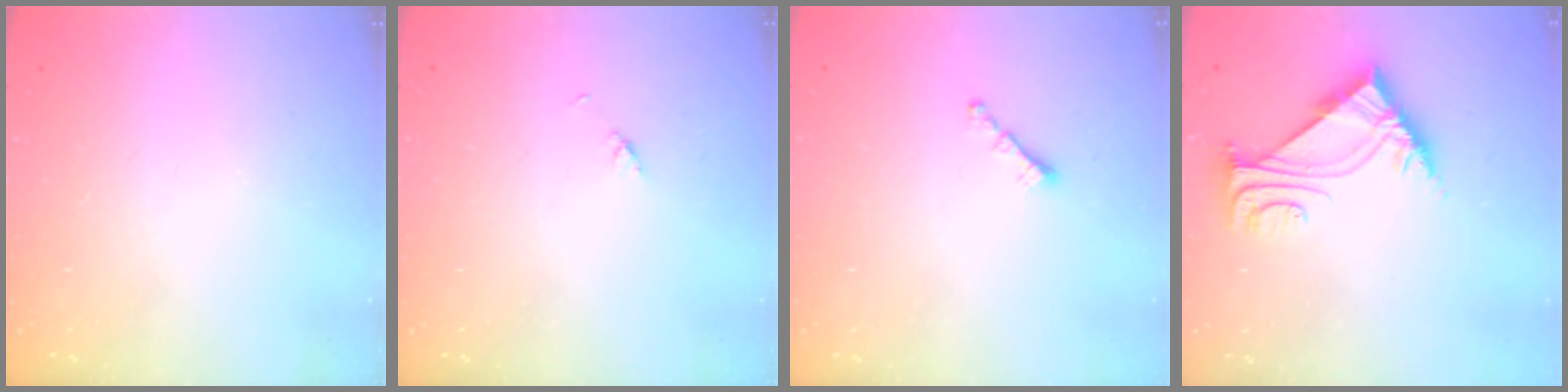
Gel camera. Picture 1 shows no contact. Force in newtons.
{"total": 2.1, "press": 2.1, "slide": 0.3}
{"total": 1.6, "press": 1.5, "slide": 0.5}
{"total": 6.3, "press": 6.2, "slide": 0.8}